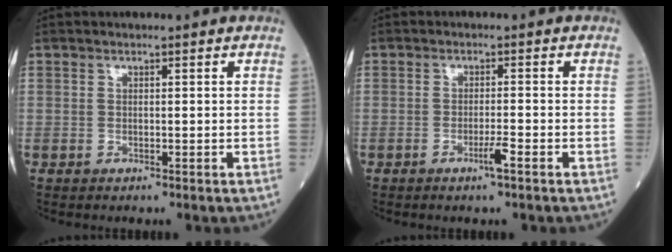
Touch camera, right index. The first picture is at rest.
{"total": 2.3, "force": [-1.3, -0.3, 1.8], "torque": [-0.035, -0.004, -0.025]}